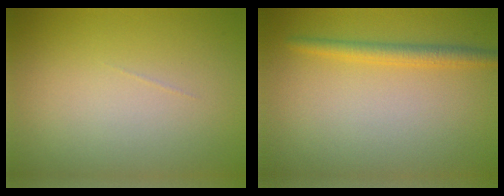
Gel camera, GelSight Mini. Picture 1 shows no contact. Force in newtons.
{"total": 2.2, "press": 2.2, "slide": 0.2}